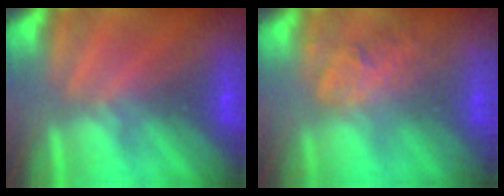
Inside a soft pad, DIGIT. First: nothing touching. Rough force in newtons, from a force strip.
{"total": 2.0}